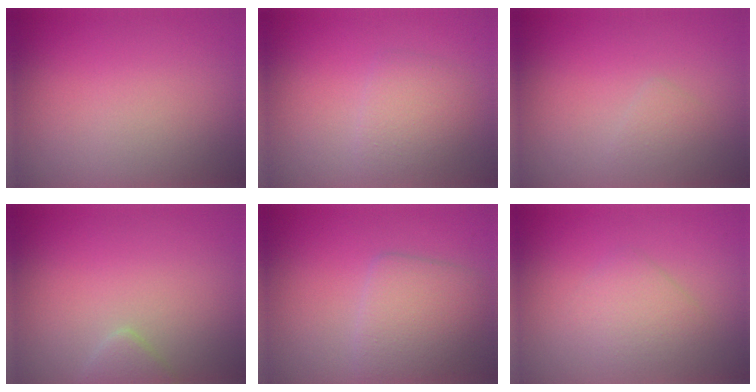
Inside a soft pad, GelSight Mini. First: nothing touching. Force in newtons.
{"total": 2.3, "press": 2.3, "slide": 0.0}
{"total": 0.9, "press": 0.9, "slide": 0.0}
{"total": 1.3, "press": 1.3, "slide": 0.1}
{"total": 4.1, "press": 4.1, "slide": 0.1}
{"total": 2.2, "press": 2.2, "slide": 0.1}